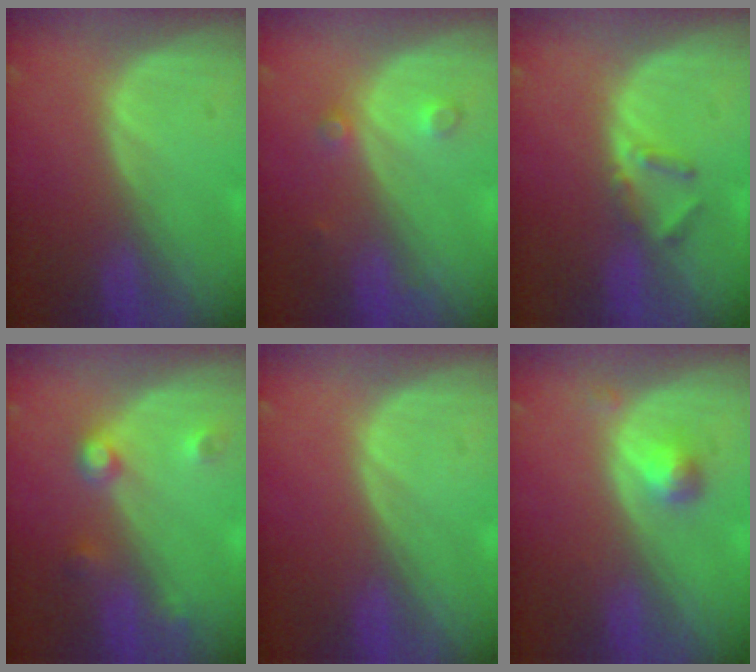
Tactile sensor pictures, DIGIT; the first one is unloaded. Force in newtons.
{"total": 2.5, "press": 2.1, "slide": 1.3}
{"total": 2.9, "press": 2.6, "slide": 1.1}
{"total": 3.7, "press": 3.4, "slide": 1.3}
{"total": 0.0}
{"total": 2.4, "press": 2.4, "slide": 0.2}